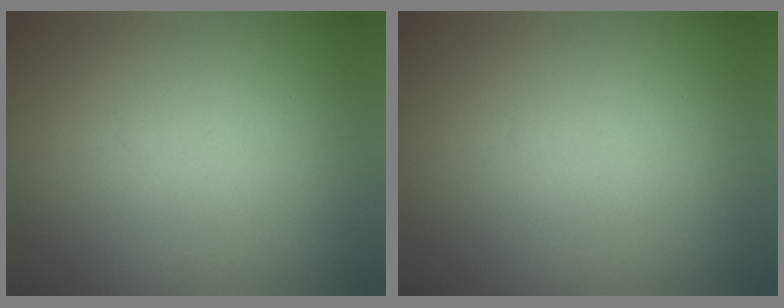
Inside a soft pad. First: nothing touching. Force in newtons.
{"total": 0.0}